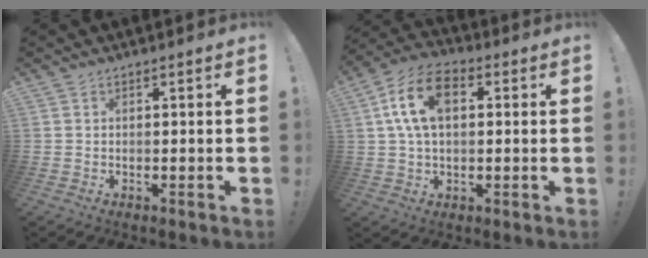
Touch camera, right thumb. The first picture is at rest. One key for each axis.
{"total": 14.0, "fx": 3.3, "fy": 8.8, "fz": 10.4, "tx": -0.198, "ty": 0.013, "tz": 0.063}